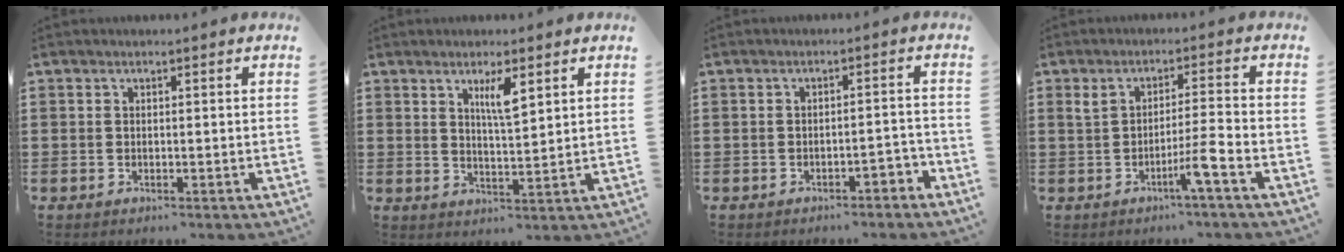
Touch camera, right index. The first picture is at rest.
{"total": 4.1, "force": [2.2, 0.8, 3.3], "torque": [-0.064, 0.001, 0.035]}
{"total": 2.5, "force": [-2.0, 0.6, 1.3], "torque": [-0.025, 0.005, -0.041]}
{"total": 5.3, "force": [-2.5, -0.5, 4.7], "torque": [-0.085, -0.009, -0.048]}